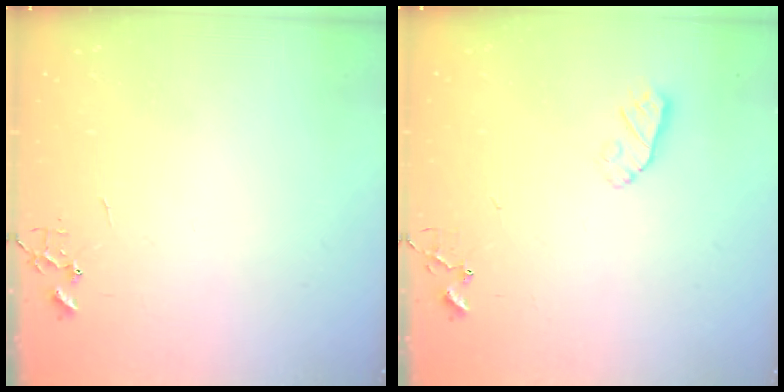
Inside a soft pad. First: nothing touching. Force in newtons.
{"total": 5.0, "press": 5.0, "slide": 0.5}